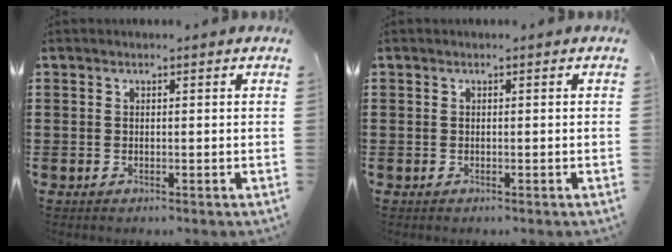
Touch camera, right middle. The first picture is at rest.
{"total": 0.0}